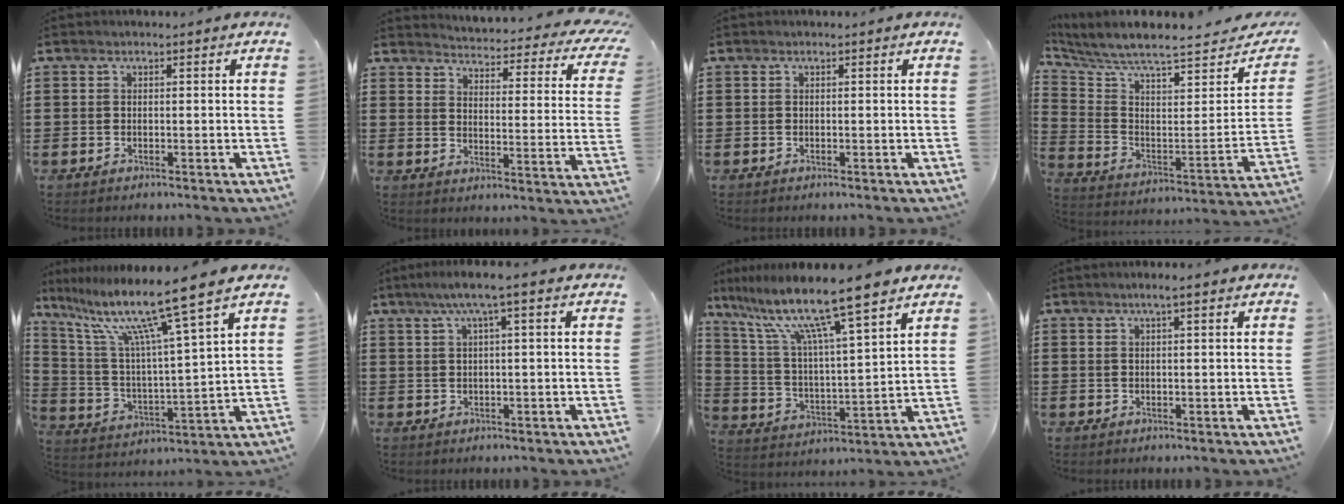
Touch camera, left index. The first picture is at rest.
{"total": 3.5, "force": [3.2, 0.1, 1.6], "torque": [-0.033, -0.038, 0.042]}
{"total": 0.0}
{"total": 5.8, "force": [5.3, 0.4, 2.5], "torque": [-0.080, -0.060, 0.086]}
{"total": 12.9, "force": [9.6, -0.2, 8.7], "torque": [-0.193, -0.052, 0.150]}
{"total": 3.5, "force": [1.2, -0.3, 3.3], "torque": [-0.065, 0.000, 0.017]}
{"total": 12.2, "force": [9.5, 0.2, 7.7], "torque": [-0.182, -0.051, 0.156]}
{"total": 1.5, "force": [0.8, 0.0, 1.3], "torque": [-0.024, 0.000, 0.014]}